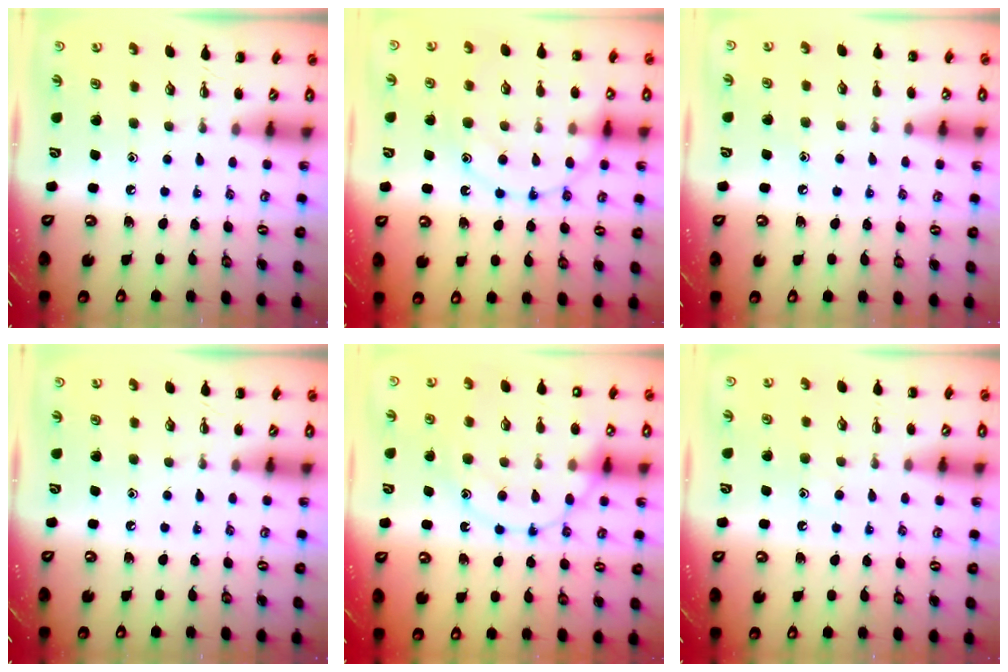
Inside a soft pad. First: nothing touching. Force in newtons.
{"total": 13.6, "press": 13.6, "slide": 1.1}
{"total": 4.9, "press": 4.7, "slide": 1.4}
{"total": 0.0}
{"total": 16.7, "press": 16.6, "slide": 1.5}
{"total": 6.4, "press": 6.3, "slide": 1.1}